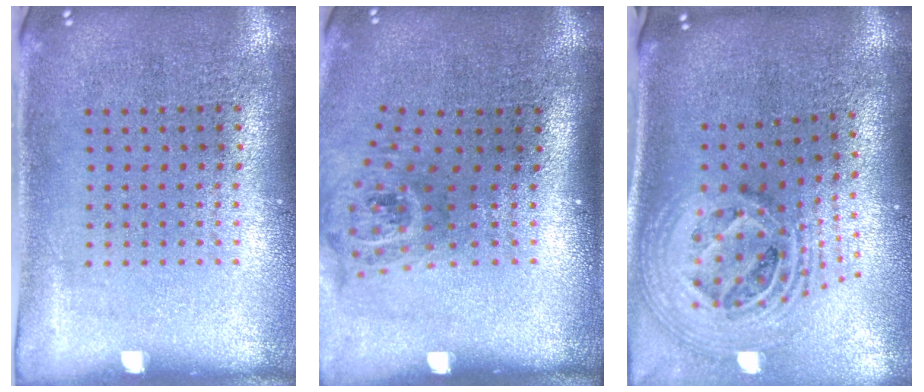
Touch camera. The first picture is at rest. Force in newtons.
{"total": 1.8, "press": 1.3, "slide": 1.3}
{"total": 2.6, "press": 1.9, "slide": 1.9}